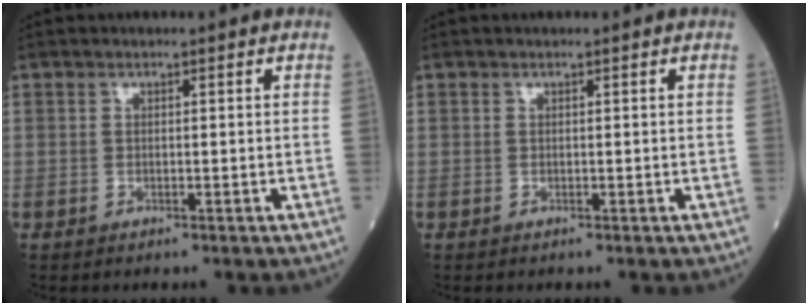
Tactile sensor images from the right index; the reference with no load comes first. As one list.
[{"total": 0.0}]